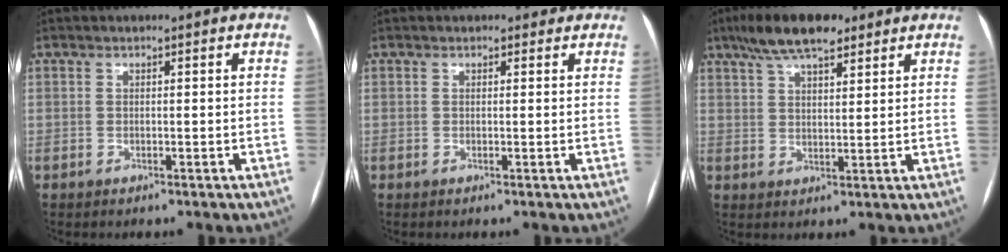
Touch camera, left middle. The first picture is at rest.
{"total": 1.9, "force": [1.5, 1.1, 0.4], "torque": [0.001, 0.008, 0.012]}
{"total": 9.9, "force": [7.1, 3.0, 6.2], "torque": [-0.115, 0.020, 0.121]}